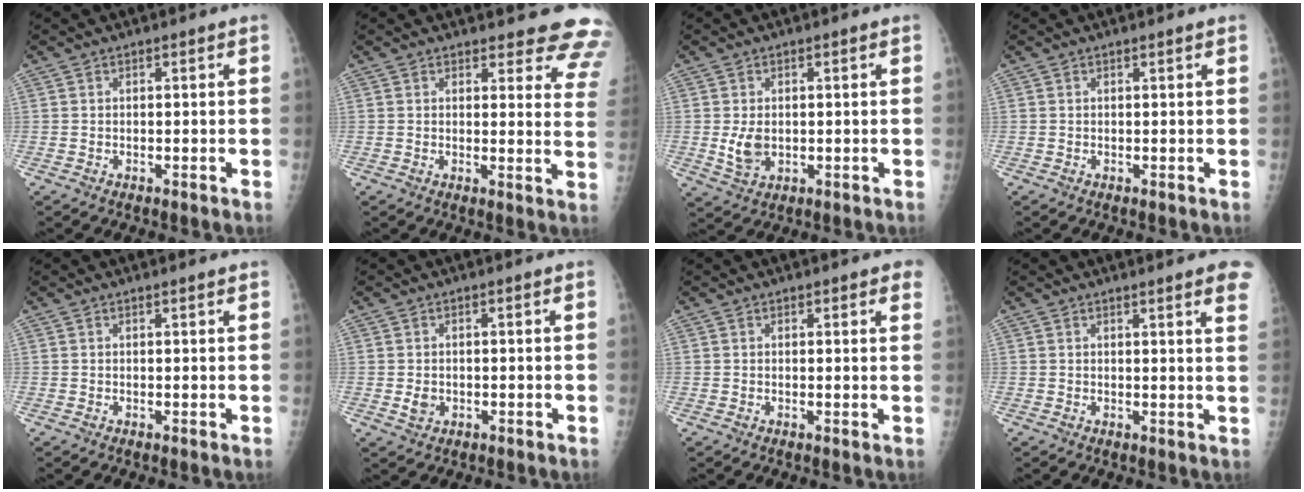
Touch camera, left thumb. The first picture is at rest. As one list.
[{"total": 12.7, "force": [11.7, 3.7, 3.2], "torque": [0.020, -0.086, 0.100]}, {"total": 4.4, "force": [0.0, 3.1, 3.1], "torque": [-0.048, -0.008, 0.008]}, {"total": 0.7, "force": [0.5, 0.0, 0.4], "torque": [-0.008, 0.001, 0.009]}, {"total": 1.0, "force": [0.8, 0.0, 0.6], "torque": [-0.006, 0.002, 0.011]}, {"total": 2.1, "force": [-0.3, 1.8, 1.1], "torque": [-0.013, 0.000, 0.000]}, {"total": 3.0, "force": [1.9, 1.0, 2.1], "torque": [-0.006, -0.001, 0.018]}, {"total": 6.2, "force": [4.1, 0.4, 4.5], "torque": [-0.045, -0.009, 0.035]}]